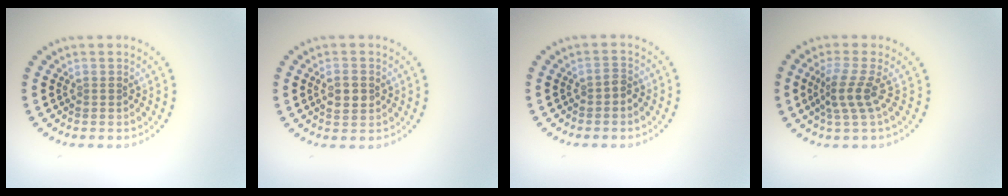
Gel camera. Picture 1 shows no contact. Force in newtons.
{"total": 2.1, "press": 2.1, "slide": 0.3}
{"total": 1.0, "press": 0.8, "slide": 0.6}
{"total": 2.7, "press": 1.9, "slide": 1.9}